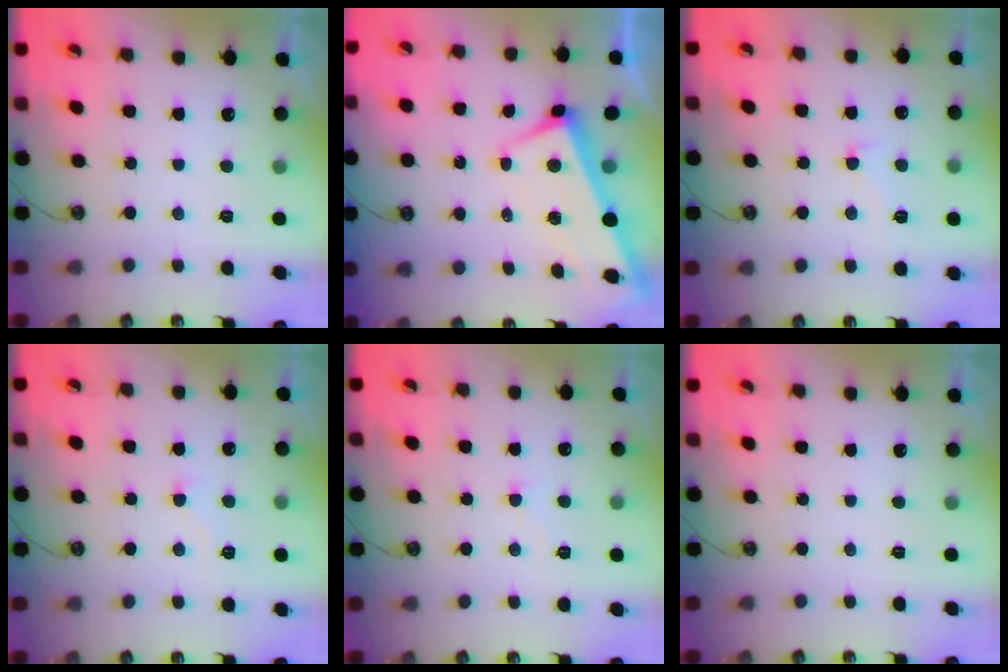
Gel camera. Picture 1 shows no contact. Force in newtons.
{"total": 1.6, "press": 1.3, "slide": 1.0}
{"total": 2.1, "press": 2.0, "slide": 0.8}
{"total": 2.4, "press": 2.4, "slide": 0.4}
{"total": 1.9, "press": 1.8, "slide": 0.6}
{"total": 0.0}